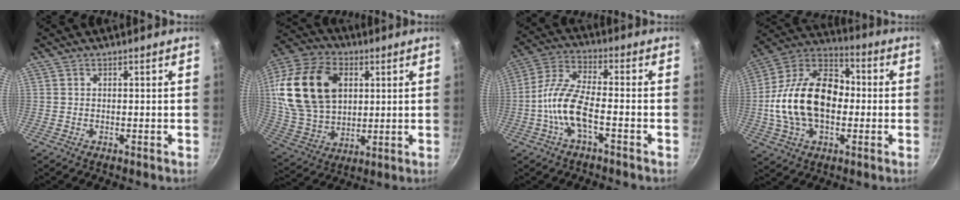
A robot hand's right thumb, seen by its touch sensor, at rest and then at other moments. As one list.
[{"total": 23.0, "force": [5.3, 15.9, 15.7], "torque": [-0.279, -0.001, 0.101]}, {"total": 10.6, "force": [-3.5, 4.0, 9.2], "torque": [-0.190, 0.035, -0.083]}, {"total": 22.1, "force": [-1.4, 14.5, 16.6], "torque": [-0.270, 0.045, -0.037]}]